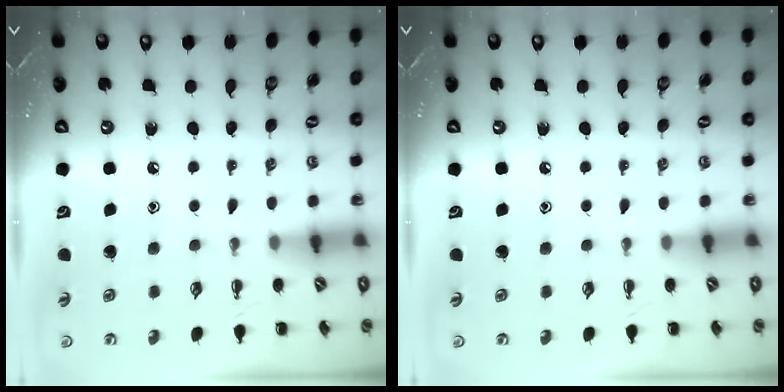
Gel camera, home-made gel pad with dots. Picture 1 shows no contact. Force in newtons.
{"total": 0.0}